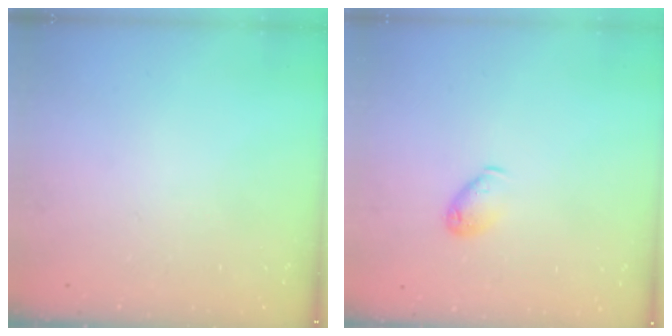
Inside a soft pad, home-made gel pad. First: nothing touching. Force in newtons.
{"total": 6.2, "press": 6.2, "slide": 0.7}